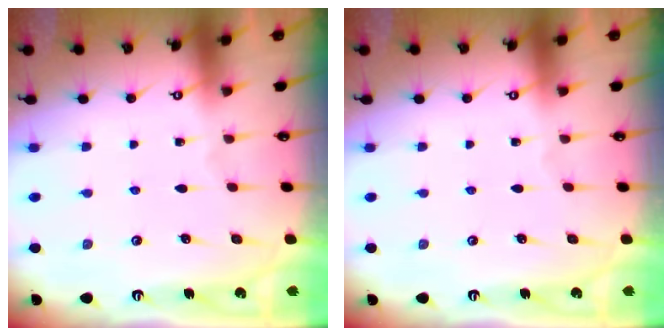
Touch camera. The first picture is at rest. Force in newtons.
{"total": 0.0}